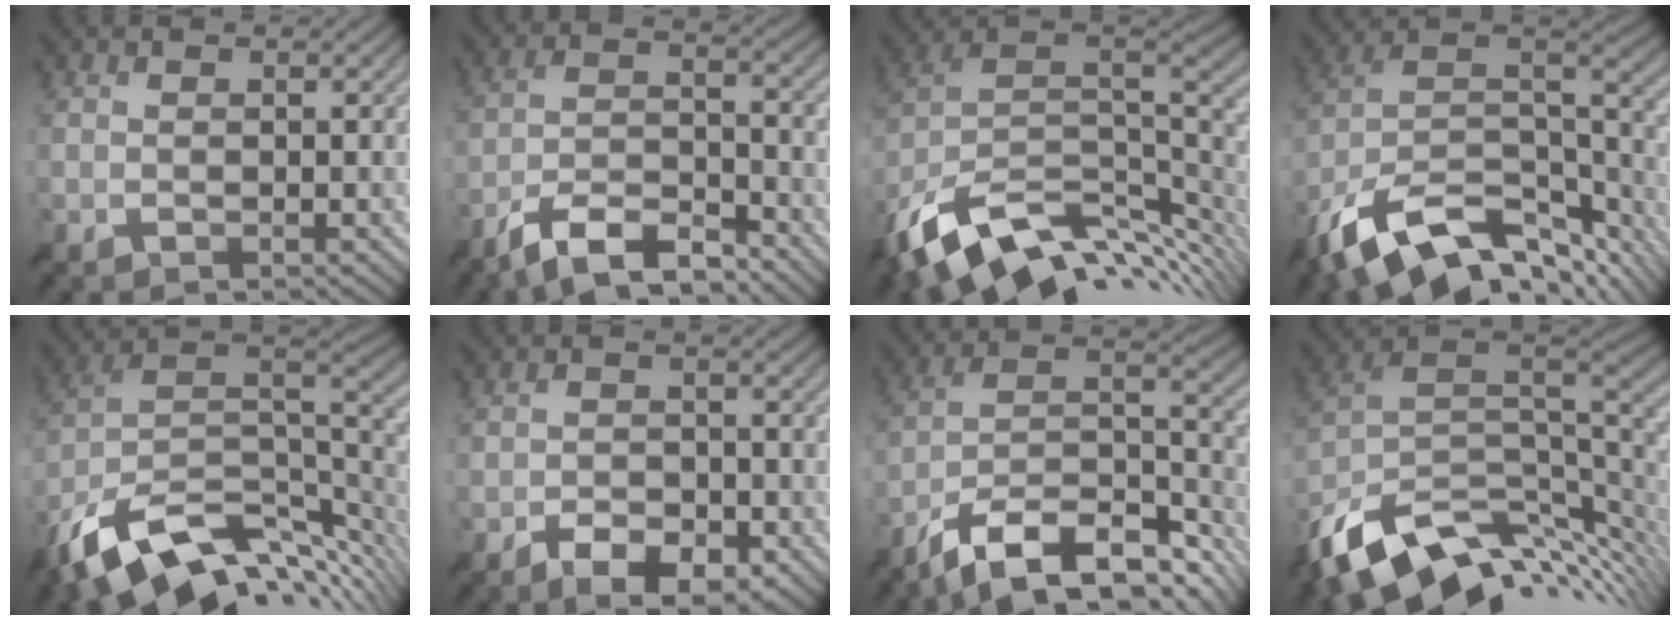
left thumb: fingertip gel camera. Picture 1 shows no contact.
{"total": 9.5, "force": [-7.8, 2.3, 5.0], "torque": [-0.084, 0.004, -0.152]}
{"total": 15.7, "force": [-6.9, 8.3, 11.3], "torque": [-0.243, -0.016, -0.120]}
{"total": 17.1, "force": [-10.7, 7.6, 11.0], "torque": [-0.240, -0.028, -0.167]}
{"total": 15.4, "force": [-7.2, 7.8, 11.2], "torque": [-0.238, -0.025, -0.122]}
{"total": 5.5, "force": [-3.7, 2.4, 3.4], "torque": [-0.050, -0.002, -0.058]}
{"total": 16.1, "force": [-11.9, 4.9, 9.7], "torque": [-0.200, -0.014, -0.194]}
{"total": 14.6, "force": [-6.2, 8.1, 10.5], "torque": [-0.218, -0.025, -0.103]}